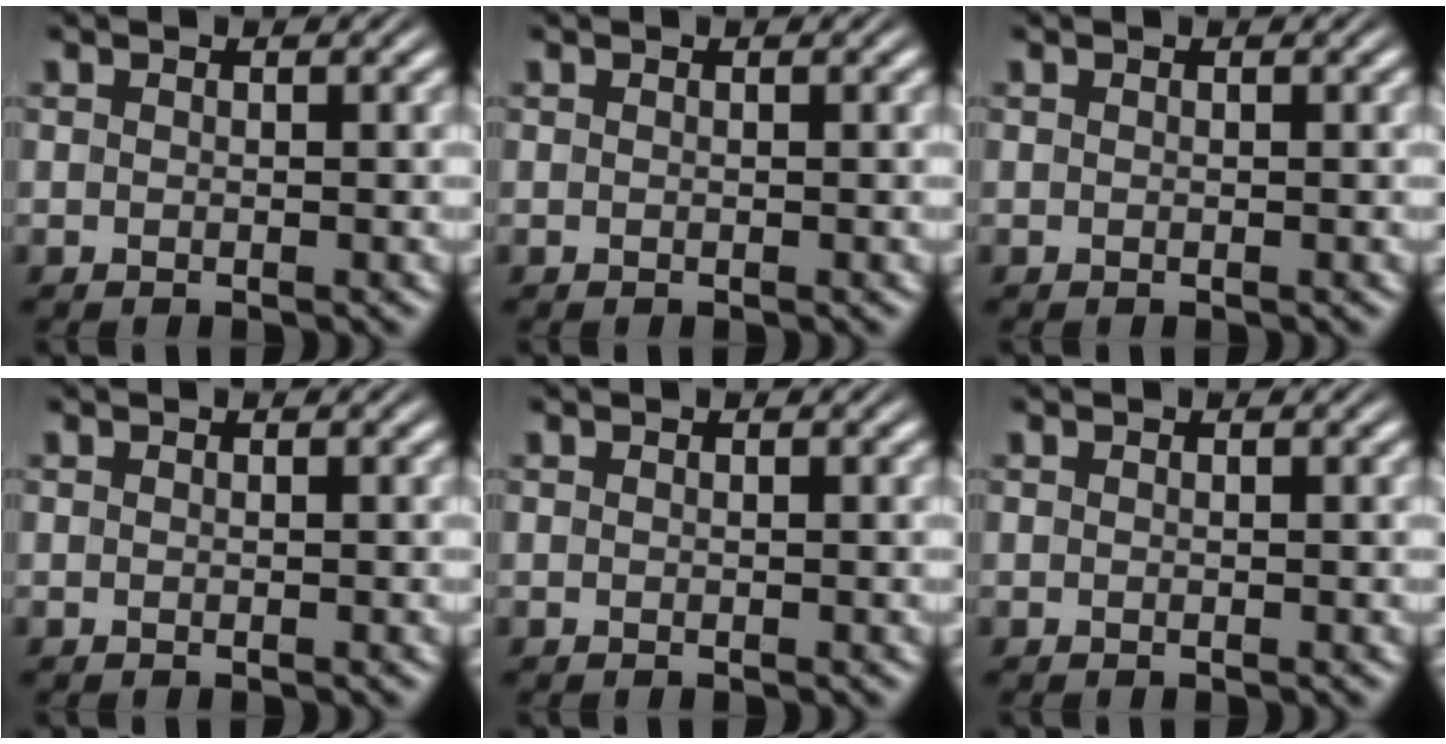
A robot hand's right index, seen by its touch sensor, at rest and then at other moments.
{"total": 0.0}
{"total": 0.0}
{"total": 0.0}
{"total": 0.0}
{"total": 0.0}